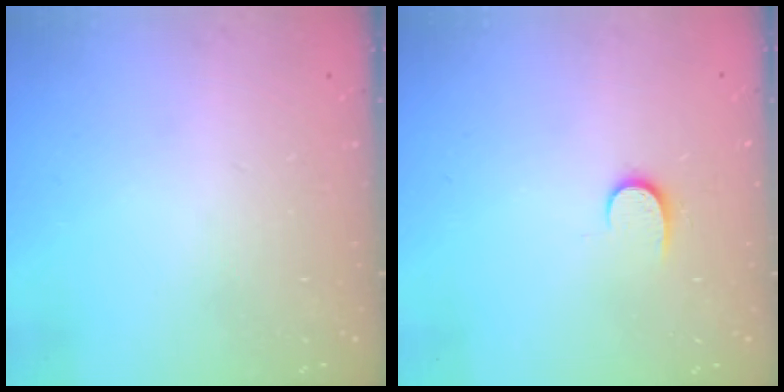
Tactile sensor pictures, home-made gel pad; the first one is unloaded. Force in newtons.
{"total": 6.5, "press": 6.5, "slide": 0.7}